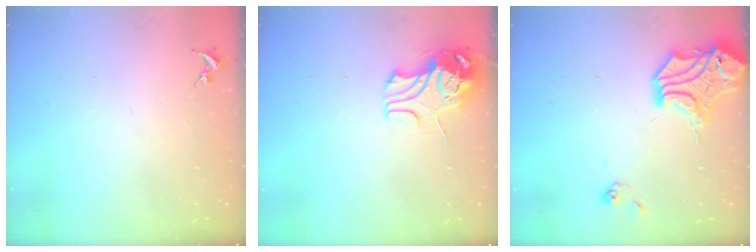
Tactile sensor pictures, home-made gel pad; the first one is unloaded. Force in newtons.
{"total": 9.6, "press": 9.5, "slide": 1.0}
{"total": 14.8, "press": 14.7, "slide": 2.2}